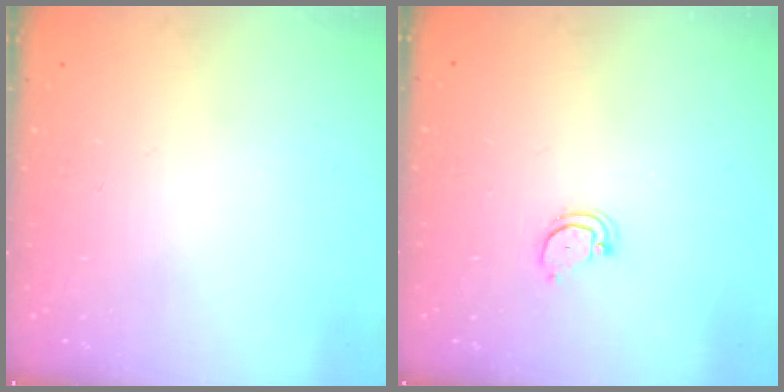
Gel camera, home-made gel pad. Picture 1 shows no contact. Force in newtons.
{"total": 3.0, "press": 3.0, "slide": 0.3}